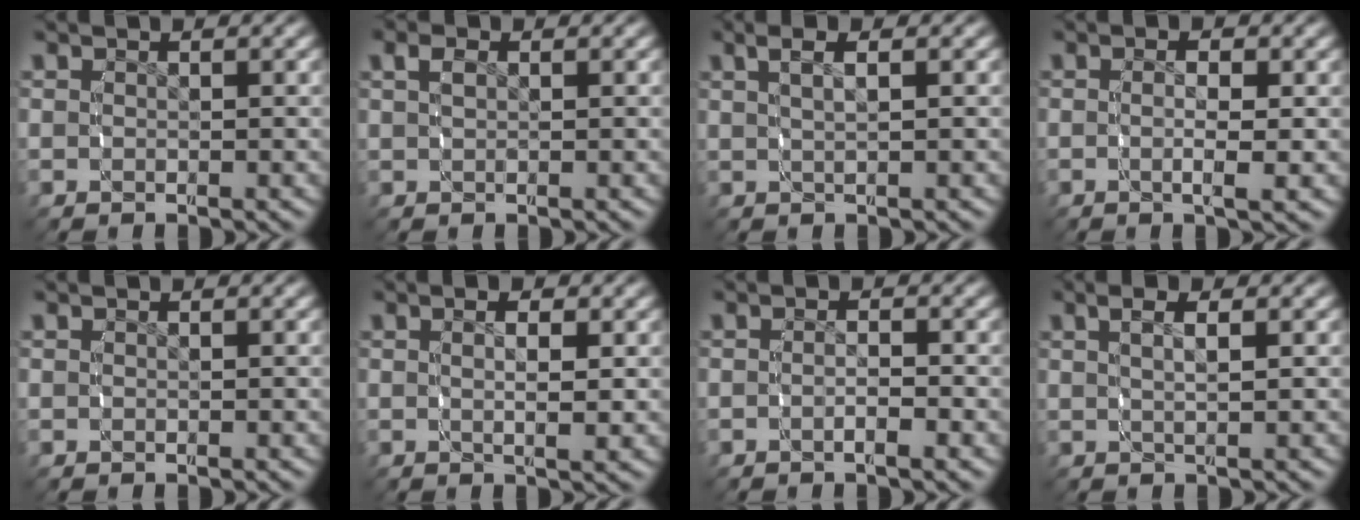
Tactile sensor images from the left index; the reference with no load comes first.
{"total": 1.0, "force": [0.5, 0.2, 0.8], "torque": [-0.017, -0.003, 0.017]}
{"total": 3.2, "force": [1.7, 0.9, 2.5], "torque": [-0.029, 0.015, 0.026]}
{"total": 2.6, "force": [-0.4, 0.2, 2.6], "torque": [-0.037, -0.008, -0.004]}
{"total": 0.0}
{"total": 2.6, "force": [0.7, 0.4, 2.5], "torque": [-0.029, -0.003, 0.012]}
{"total": 1.6, "force": [-1.0, 0.2, 1.3], "torque": [-0.025, -0.003, -0.017]}
{"total": 3.3, "force": [1.6, 1.0, 2.7], "torque": [-0.026, 0.014, 0.023]}